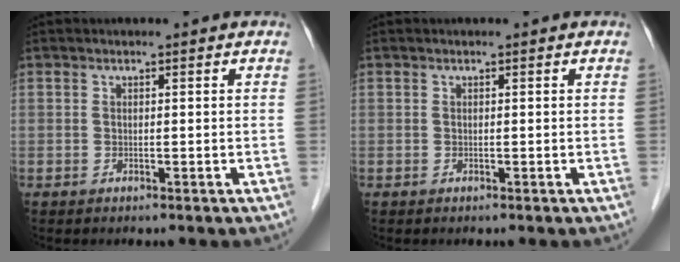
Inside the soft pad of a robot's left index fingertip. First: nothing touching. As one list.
[{"total": 0.0}]